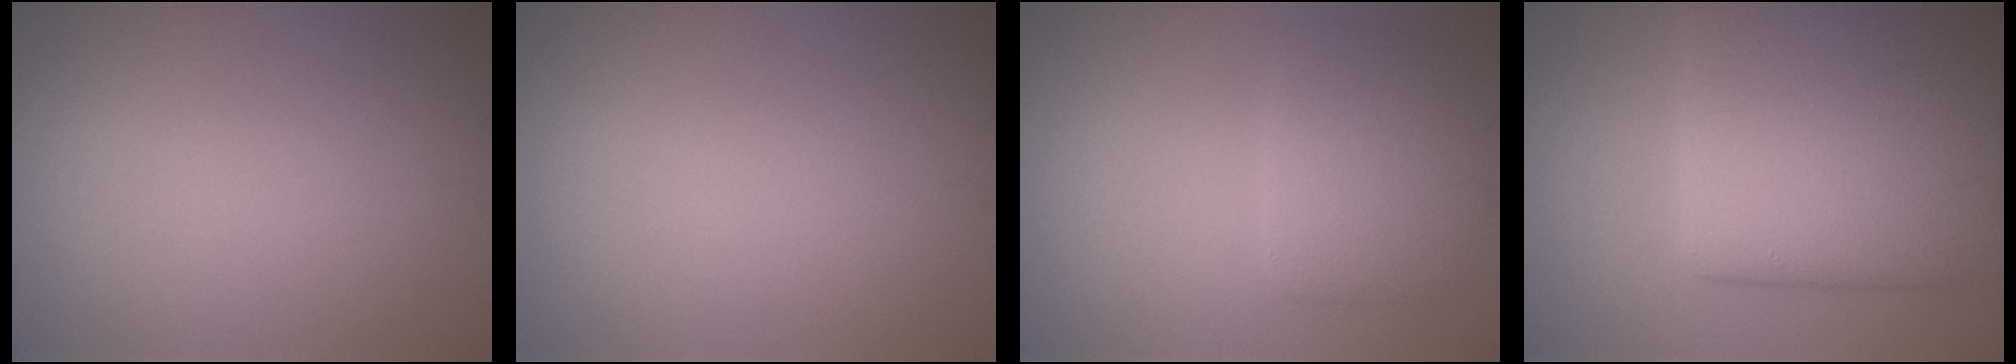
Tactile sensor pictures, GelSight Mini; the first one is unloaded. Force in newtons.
{"total": 0.0}
{"total": 3.9, "press": 3.8, "slide": 0.2}
{"total": 14.6, "press": 14.6, "slide": 0.8}